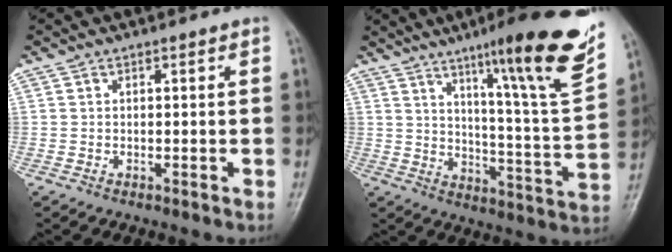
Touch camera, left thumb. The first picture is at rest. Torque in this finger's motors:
{"motor_torque": [0.75, 0.38, 1.54, -1.23, 0.11]}